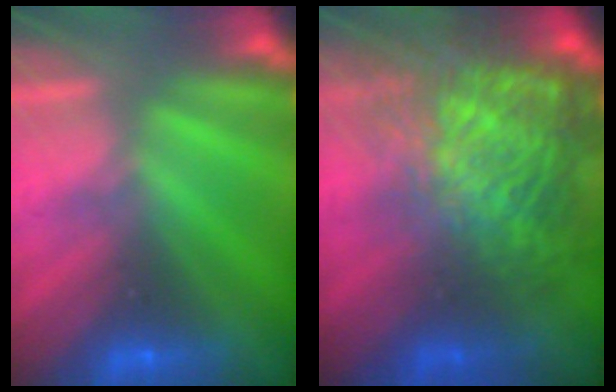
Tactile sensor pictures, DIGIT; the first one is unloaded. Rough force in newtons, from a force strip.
{"total": 7.7}